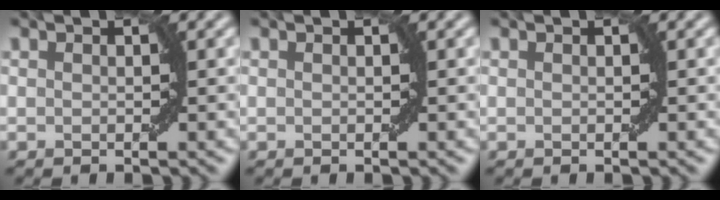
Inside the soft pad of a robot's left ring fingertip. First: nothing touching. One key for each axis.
{"total": 0.0}
{"total": 0.0}